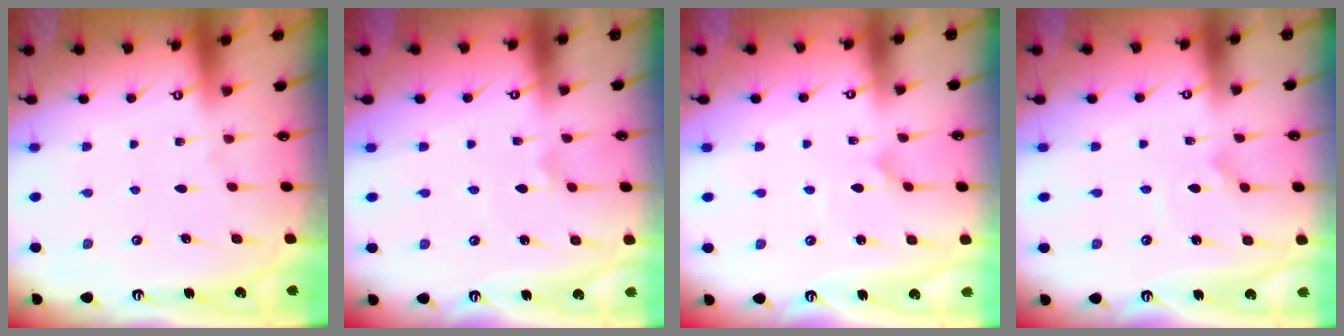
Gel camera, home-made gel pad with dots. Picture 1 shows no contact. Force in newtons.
{"total": 2.5, "press": 2.5, "slide": 0.0}
{"total": 1.8, "press": 1.8, "slide": 0.1}
{"total": 2.6, "press": 2.6, "slide": 0.1}